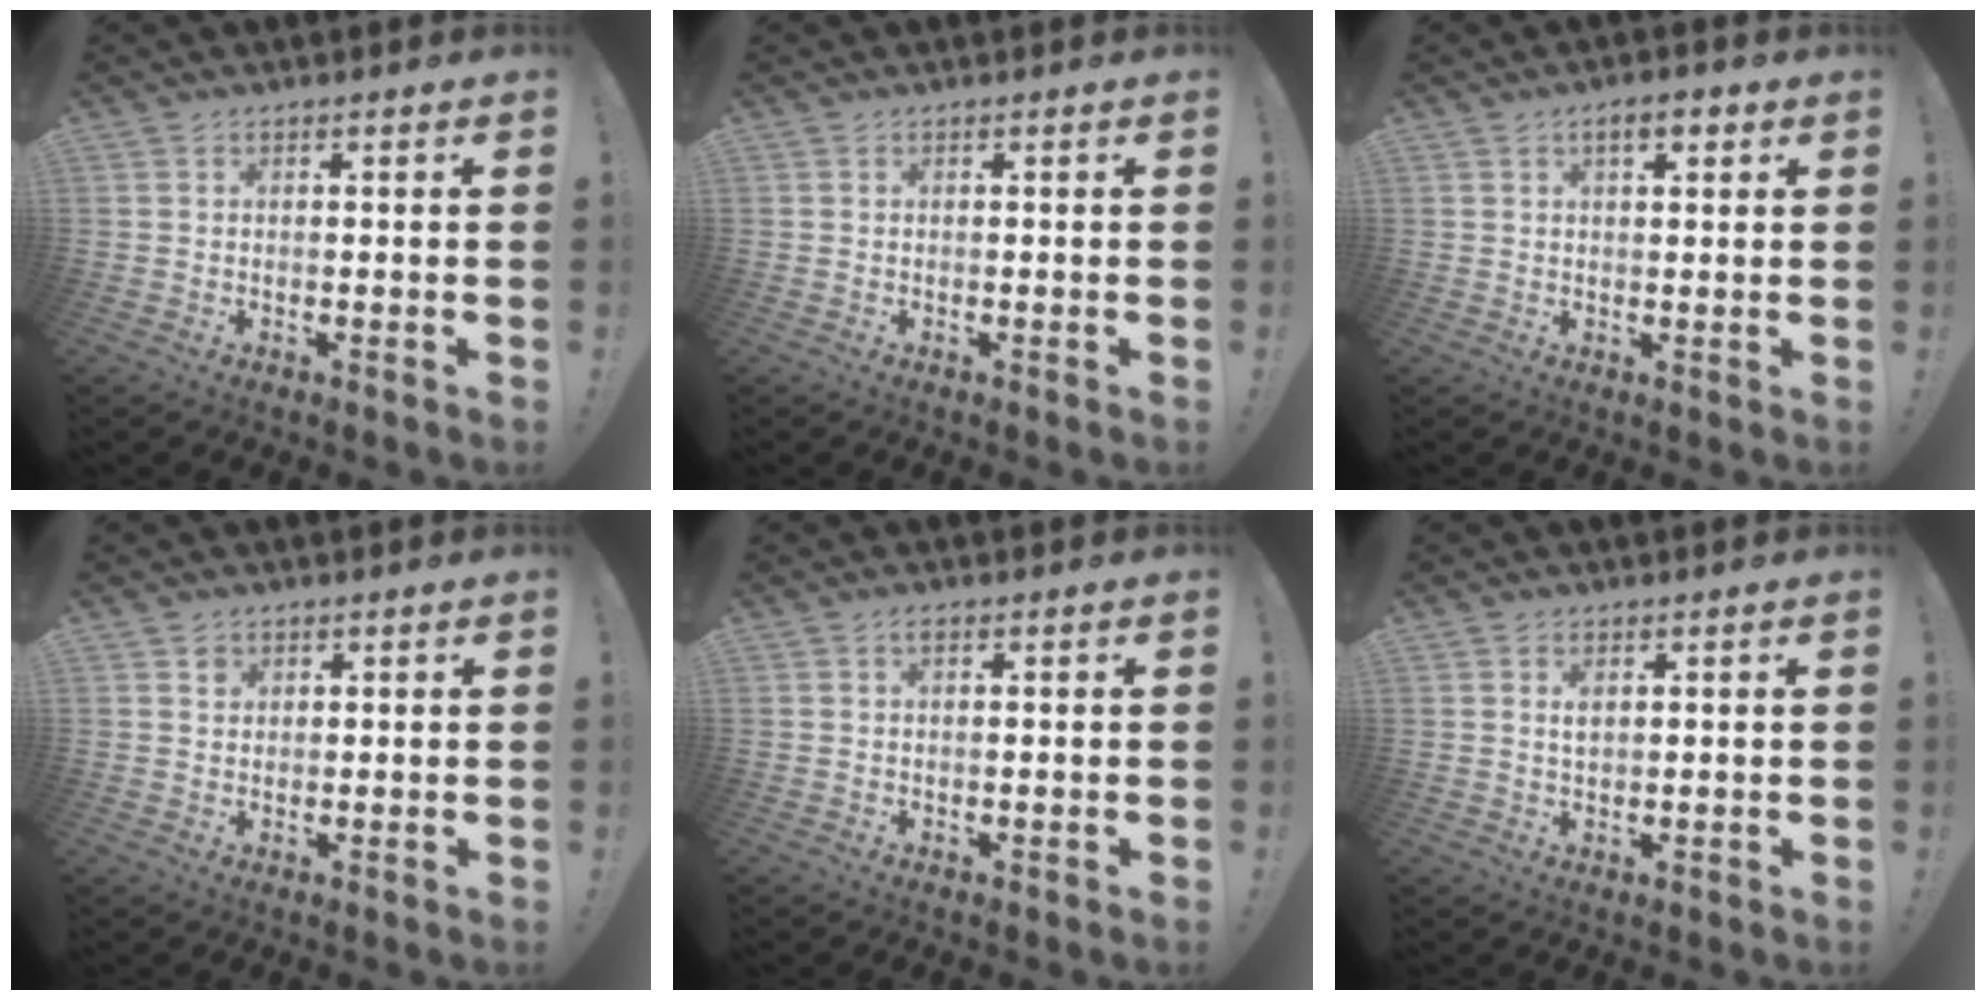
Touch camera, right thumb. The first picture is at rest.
{"total": 0.0}
{"total": 4.5, "force": [2.1, 1.7, 3.5], "torque": [-0.041, -0.005, 0.030]}
{"total": 2.0, "force": [1.1, 1.6, 0.2], "torque": [0.008, -0.006, 0.017]}
{"total": 1.2, "force": [0.7, 0.6, 0.8], "torque": [-0.009, 0.000, 0.011]}
{"total": 2.1, "force": [0.7, 1.1, 1.5], "torque": [-0.023, -0.002, 0.011]}